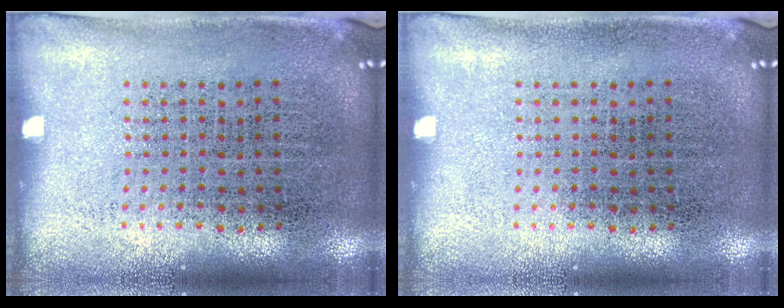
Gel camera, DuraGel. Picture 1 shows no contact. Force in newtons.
{"total": 0.0}